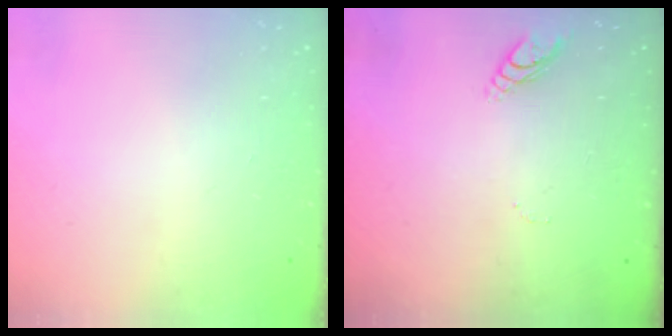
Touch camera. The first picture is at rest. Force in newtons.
{"total": 4.0, "press": 4.0, "slide": 0.4}